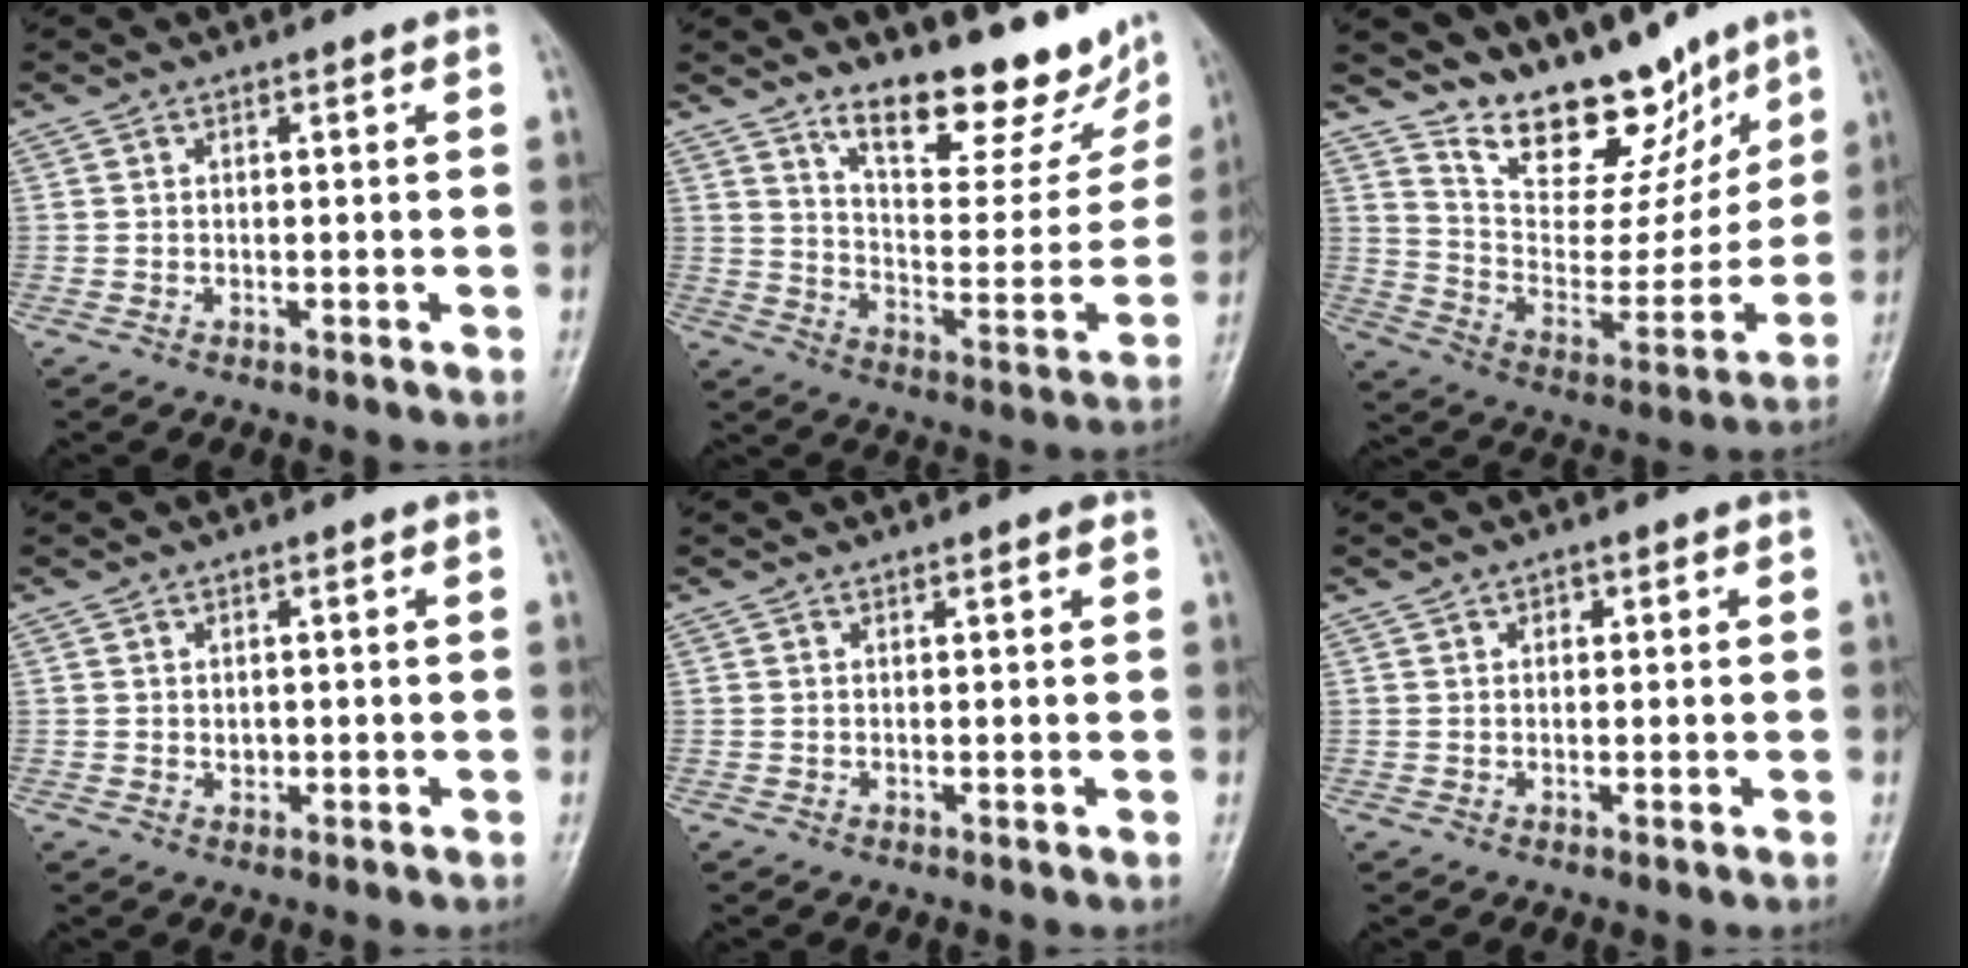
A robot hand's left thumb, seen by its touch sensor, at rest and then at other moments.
{"total": 19.3, "force": [14.5, 6.5, 11.0], "torque": [-0.106, -0.102, 0.219]}
{"total": 19.6, "force": [14.8, 8.7, 9.4], "torque": [-0.083, -0.081, 0.248]}
{"total": 1.3, "force": [0.2, 1.1, 0.8], "torque": [-0.009, -0.001, 0.006]}
{"total": 0.8, "force": [0.6, 0.1, 0.5], "torque": [-0.005, -0.003, 0.008]}
{"total": 1.3, "force": [0.7, 1.0, 0.6], "torque": [0.001, -0.002, 0.008]}